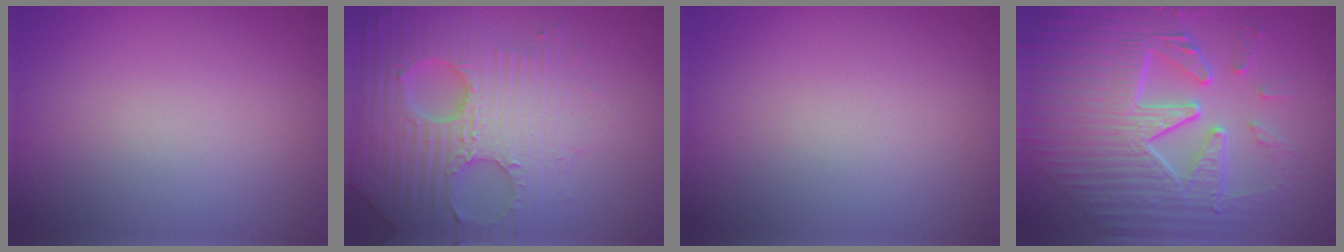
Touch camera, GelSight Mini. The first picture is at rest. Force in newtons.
{"total": 7.4, "press": 7.1, "slide": 1.8}
{"total": 0.0}
{"total": 10.0, "press": 6.8, "slide": 7.3}